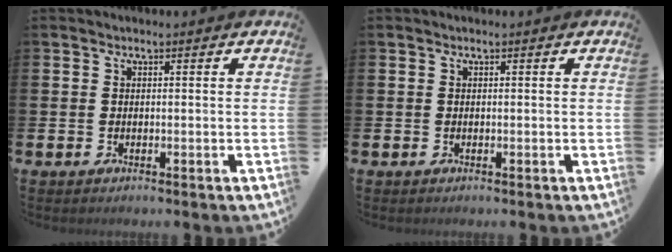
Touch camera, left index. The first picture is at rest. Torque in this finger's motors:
{"motor_torque": [0.00, 0.00, 0.00, 0.00]}